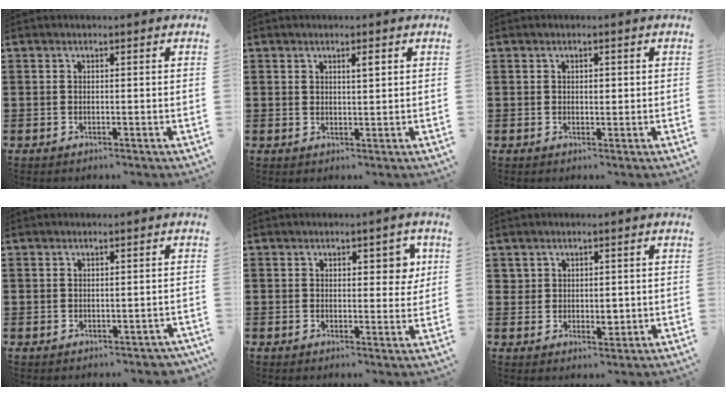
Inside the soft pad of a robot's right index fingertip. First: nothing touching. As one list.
[{"total": 1.5, "force": [0.7, 0.4, 1.3], "torque": [-0.016, 0.000, 0.009]}, {"total": 0.9, "force": [0.2, 0.5, 0.7], "torque": [-0.014, 0.004, 0.002]}, {"total": 1.0, "force": [-0.3, 0.9, 0.2], "torque": [-0.007, 0.002, -0.008]}, {"total": 4.1, "force": [1.6, 2.3, 3.0], "torque": [-0.033, 0.000, 0.018]}, {"total": 2.3, "force": [0.7, 1.8, 1.2], "torque": [-0.021, 0.004, 0.011]}]